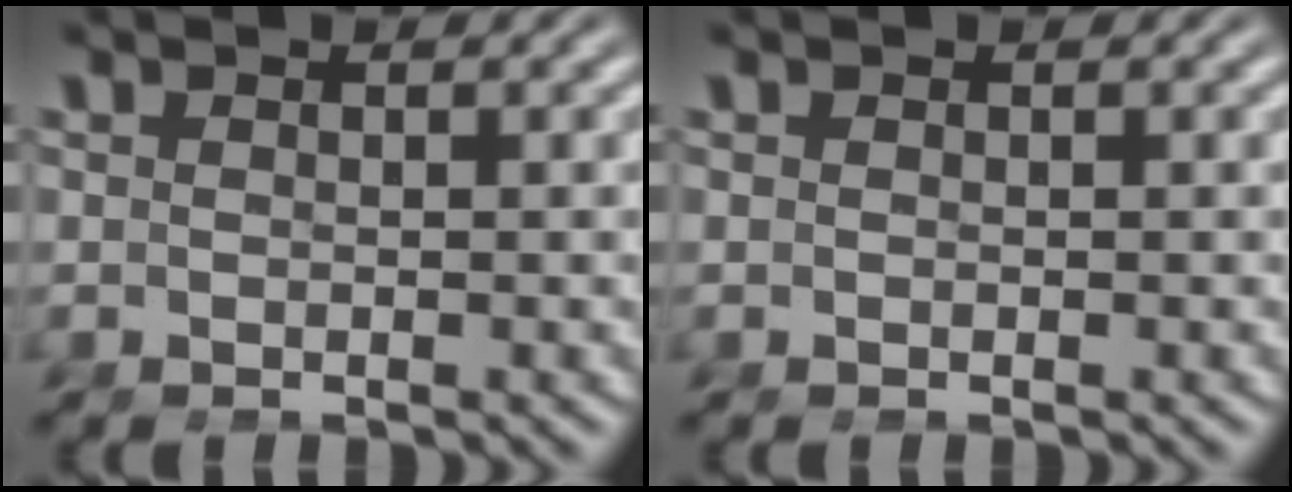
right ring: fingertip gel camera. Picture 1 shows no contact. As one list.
[{"total": 0.0}]